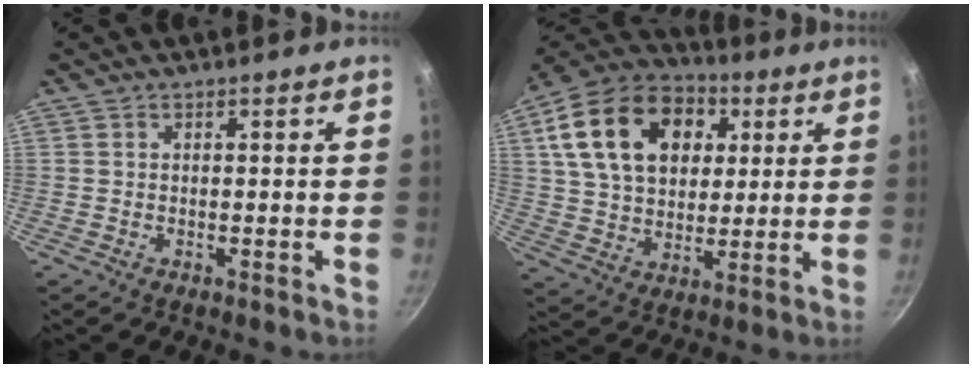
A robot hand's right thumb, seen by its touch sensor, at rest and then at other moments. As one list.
[{"total": 22.3, "force": [6.8, 15.5, 14.6], "torque": [-0.235, 0.006, 0.111]}]